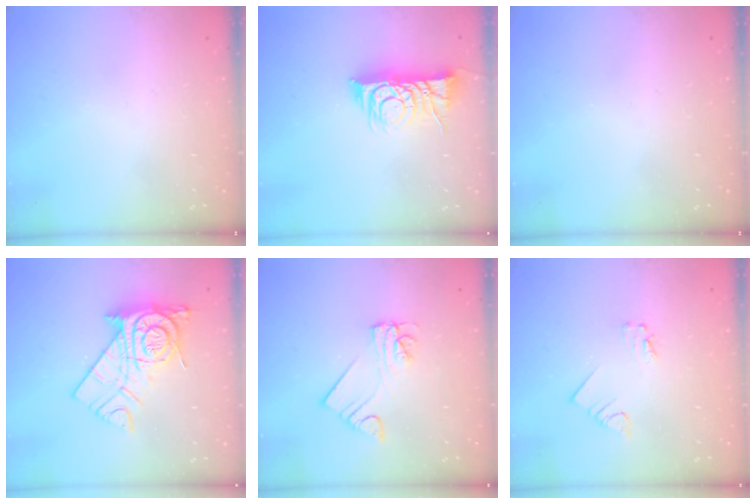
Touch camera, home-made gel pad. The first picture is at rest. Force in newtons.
{"total": 9.7, "press": 9.7, "slide": 0.6}
{"total": 0.0}
{"total": 15.0, "press": 14.9, "slide": 1.1}
{"total": 4.5, "press": 4.5, "slide": 0.3}
{"total": 1.8, "press": 1.7, "slide": 0.2}